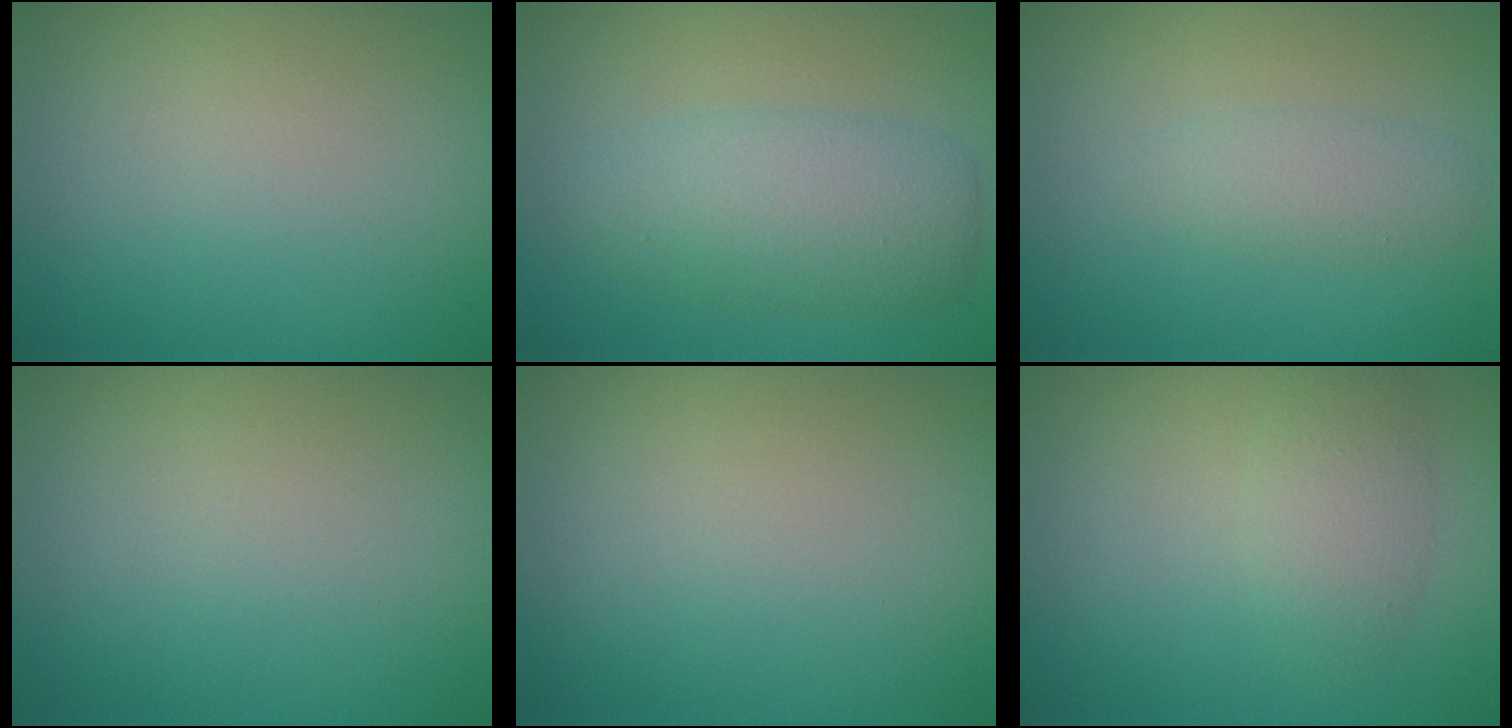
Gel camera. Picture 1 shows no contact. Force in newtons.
{"total": 4.3, "press": 4.3, "slide": 0.1}
{"total": 1.6, "press": 1.6, "slide": 0.1}
{"total": 0.0}
{"total": 0.0}
{"total": 2.5, "press": 2.5, "slide": 0.1}